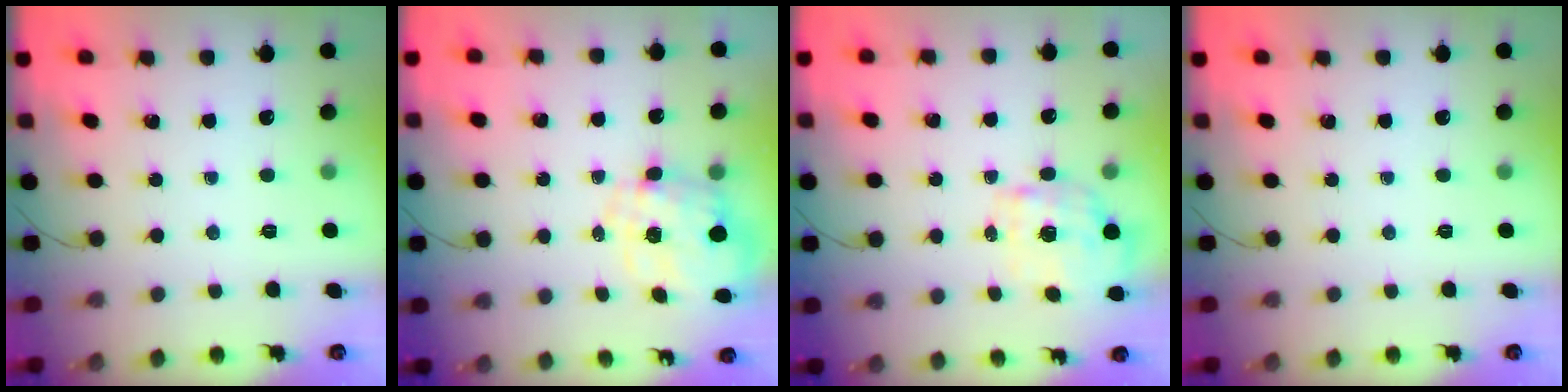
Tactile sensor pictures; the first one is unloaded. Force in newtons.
{"total": 3.5, "press": 3.1, "slide": 1.7}
{"total": 2.6, "press": 2.3, "slide": 1.3}
{"total": 0.0}